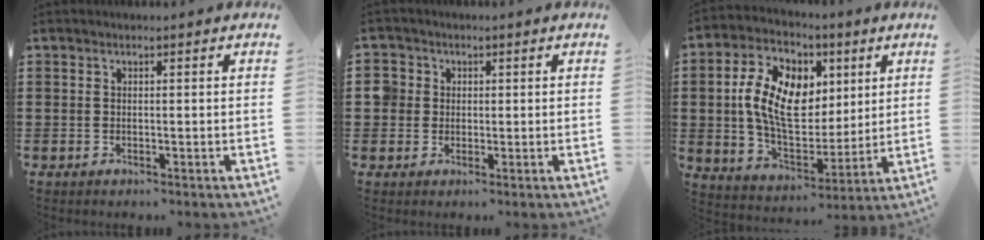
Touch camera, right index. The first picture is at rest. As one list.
[{"total": 3.3, "force": [0.4, 3.2, 0.7], "torque": [-0.029, 0.012, 0.006]}, {"total": 12.2, "force": [2.4, 7.7, 9.1], "torque": [-0.208, 0.011, 0.046]}]